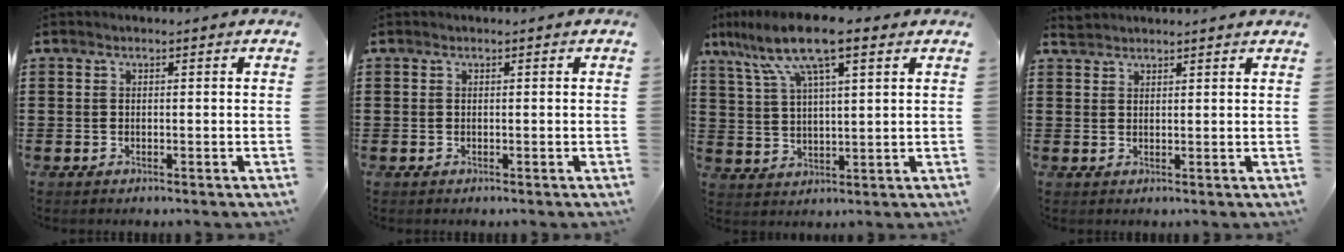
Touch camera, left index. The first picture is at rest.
{"total": 0.0}
{"total": 11.0, "force": [7.1, 2.1, 8.1], "torque": [-0.174, -0.010, 0.125]}
{"total": 1.9, "force": [1.9, 0.1, 0.1], "torque": [-0.007, 0.001, 0.039]}